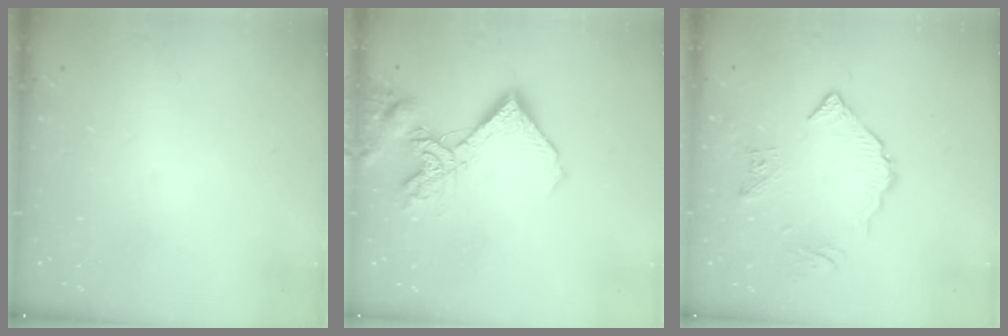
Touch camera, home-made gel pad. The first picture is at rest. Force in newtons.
{"total": 12.3, "press": 12.2, "slide": 1.7}
{"total": 8.8, "press": 8.8, "slide": 0.9}